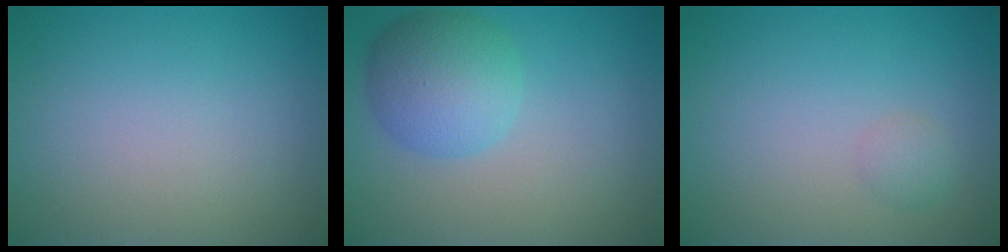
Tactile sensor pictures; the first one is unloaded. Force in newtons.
{"total": 5.2, "press": 5.2, "slide": 0.2}
{"total": 1.0, "press": 1.0, "slide": 0.0}